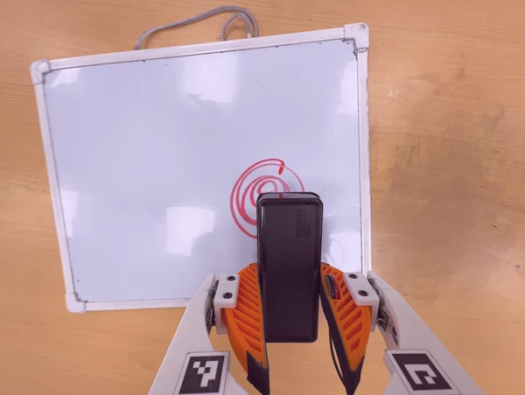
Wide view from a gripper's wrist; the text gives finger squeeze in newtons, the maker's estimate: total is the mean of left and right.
{"total": 3.2, "left": 1.8, "right": 4.7}